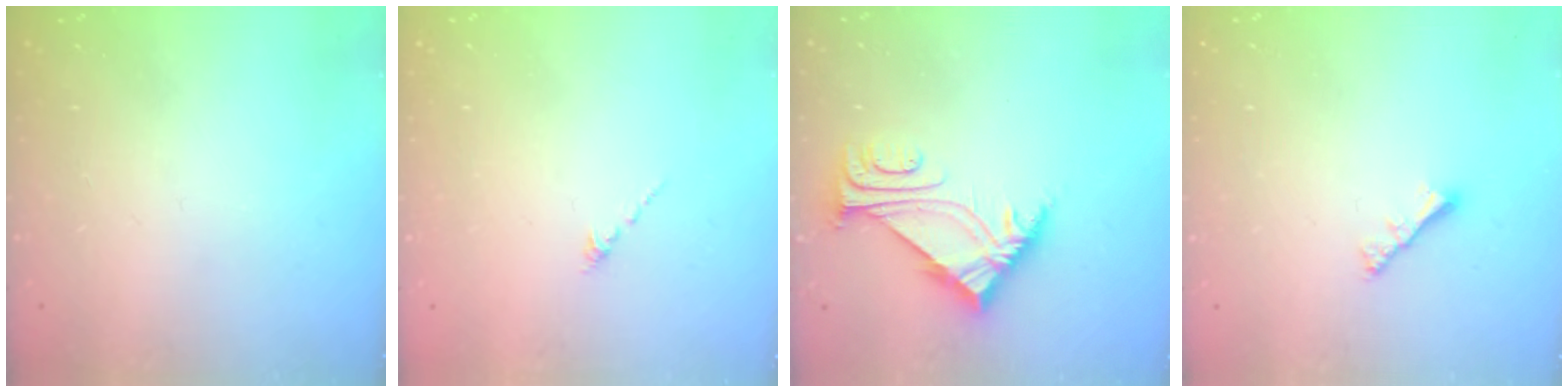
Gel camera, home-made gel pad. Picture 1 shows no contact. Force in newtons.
{"total": 0.0}
{"total": 6.5, "press": 6.5, "slide": 0.2}
{"total": 2.4, "press": 2.4, "slide": 0.6}